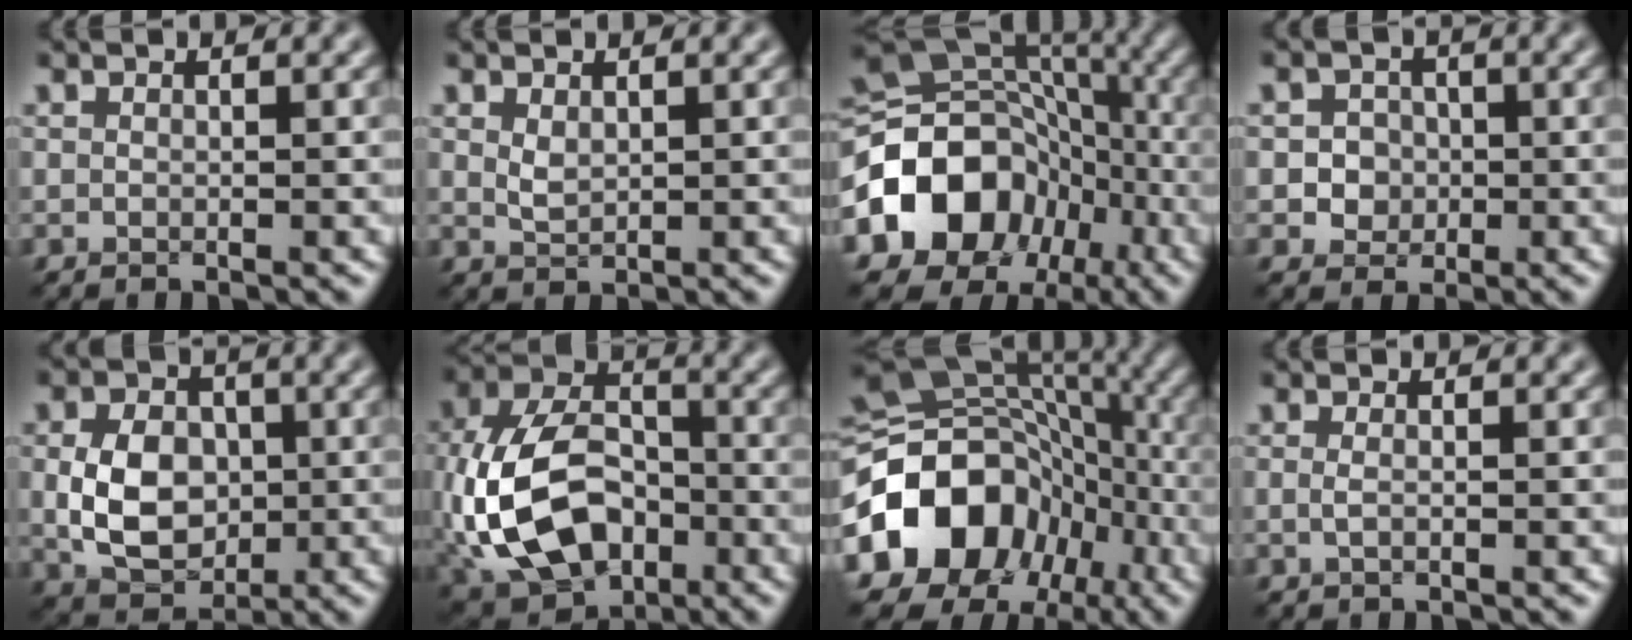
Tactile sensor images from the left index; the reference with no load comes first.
{"total": 1.3, "force": [0.5, 0.7, 0.9], "torque": [-0.024, -0.001, 0.015]}
{"total": 13.8, "force": [-4.4, 11.1, 7.0], "torque": [-0.149, -0.009, -0.090]}
{"total": 2.6, "force": [-0.4, 2.4, 0.9], "torque": [0.001, 0.004, -0.020]}
{"total": 6.4, "force": [-0.4, 4.7, 4.3], "torque": [-0.089, -0.003, -0.010]}
{"total": 12.4, "force": [-3.1, 8.3, 8.6], "torque": [-0.182, -0.006, -0.070]}
{"total": 18.7, "force": [-5.7, 15.2, 9.2], "torque": [-0.181, -0.013, -0.113]}
{"total": 0.6, "force": [-0.1, 0.0, 0.6], "torque": [-0.018, 0.000, -0.005]}